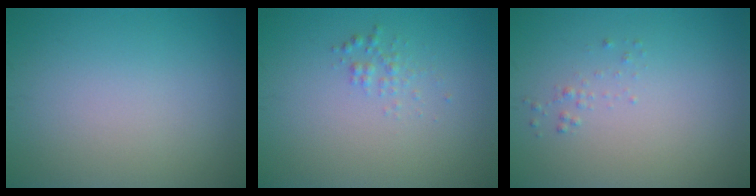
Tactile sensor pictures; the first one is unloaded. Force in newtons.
{"total": 1.0, "press": 1.0, "slide": 0.0}
{"total": 0.6, "press": 0.6, "slide": 0.1}